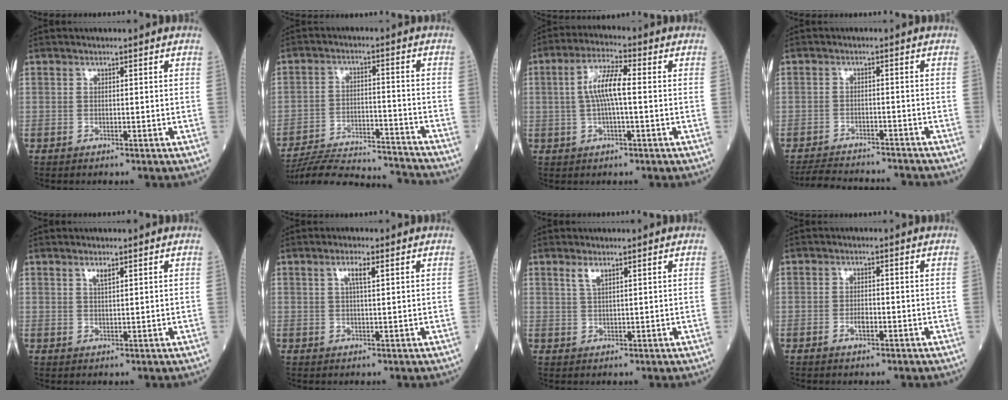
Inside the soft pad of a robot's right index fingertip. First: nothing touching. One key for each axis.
{"total": 17.2, "fx": -16.8, "fy": 0.6, "fz": 3.7, "tx": -0.083, "ty": -0.003, "tz": -0.250}
{"total": 6.9, "fx": 0.3, "fy": 1.2, "fz": 6.7, "tx": -0.138, "ty": 0.015, "tz": 0.002}
{"total": 9.7, "fx": -9.3, "fy": 1.5, "fz": 2.2, "tx": -0.044, "ty": -0.003, "tz": -0.133}
{"total": 1.5, "fx": 1.0, "fy": 0.2, "fz": 1.1, "tx": -0.022, "ty": -0.001, "tz": 0.019}
{"total": 2.5, "fx": 1.0, "fy": 0.2, "fz": 2.2, "tx": -0.044, "ty": 0.002, "tz": 0.017}
{"total": 2.1, "fx": 1.4, "fy": 0.4, "fz": 1.5, "tx": -0.034, "ty": -0.001, "tz": 0.030}
{"total": 2.0, "fx": -0.8, "fy": 0.7, "fz": 1.7, "tx": -0.031, "ty": 0.002, "tz": -0.014}